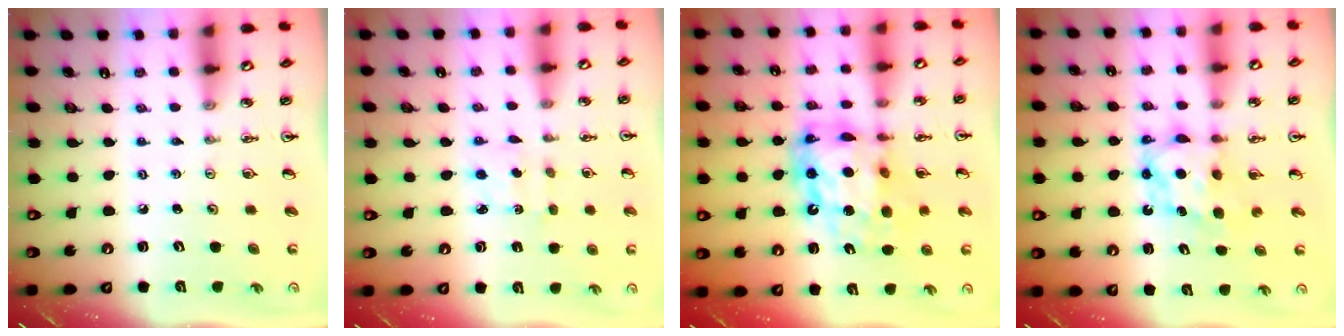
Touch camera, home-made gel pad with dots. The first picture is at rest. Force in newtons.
{"total": 1.7, "press": 1.5, "slide": 0.8}
{"total": 16.7, "press": 16.6, "slide": 1.8}
{"total": 6.6, "press": 6.6, "slide": 0.3}